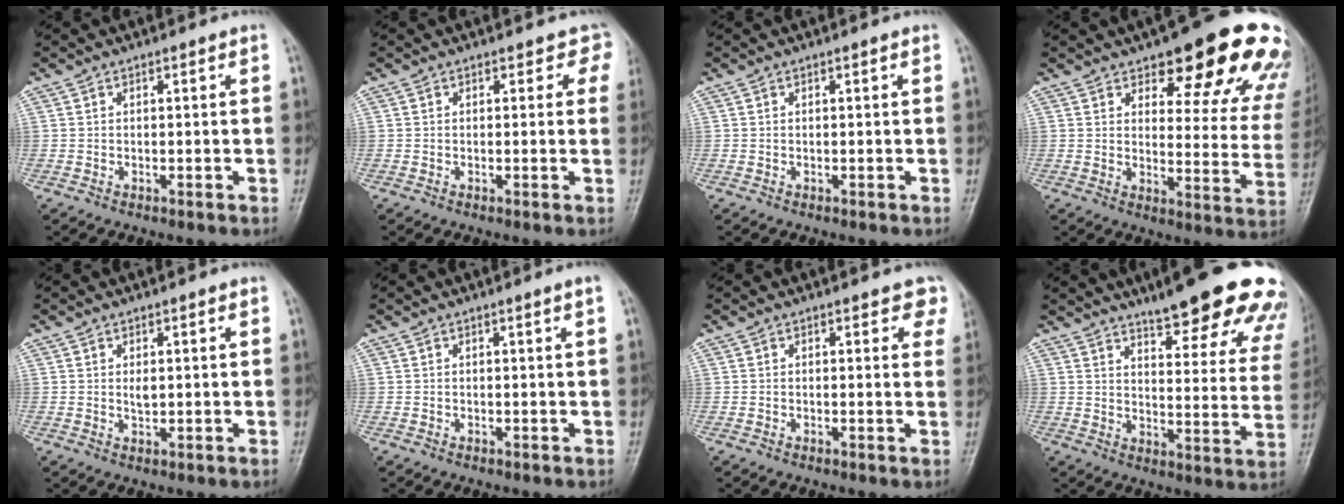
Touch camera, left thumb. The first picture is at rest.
{"total": 2.9, "force": [1.8, 2.0, 0.8], "torque": [0.024, -0.007, -0.001]}
{"total": 0.0}
{"total": 21.3, "force": [14.2, 7.7, 13.8], "torque": [-0.115, -0.068, 0.168]}
{"total": 2.0, "force": [0.6, 1.0, 1.6], "torque": [-0.023, -0.005, 0.011]}
{"total": 0.9, "force": [0.5, -0.3, 0.7], "torque": [-0.018, -0.004, 0.009]}
{"total": 4.0, "force": [2.7, 1.9, 2.3], "torque": [0.008, -0.007, 0.020]}
{"total": 23.7, "force": [17.8, 5.4, 14.7], "torque": [-0.153, -0.086, 0.218]}